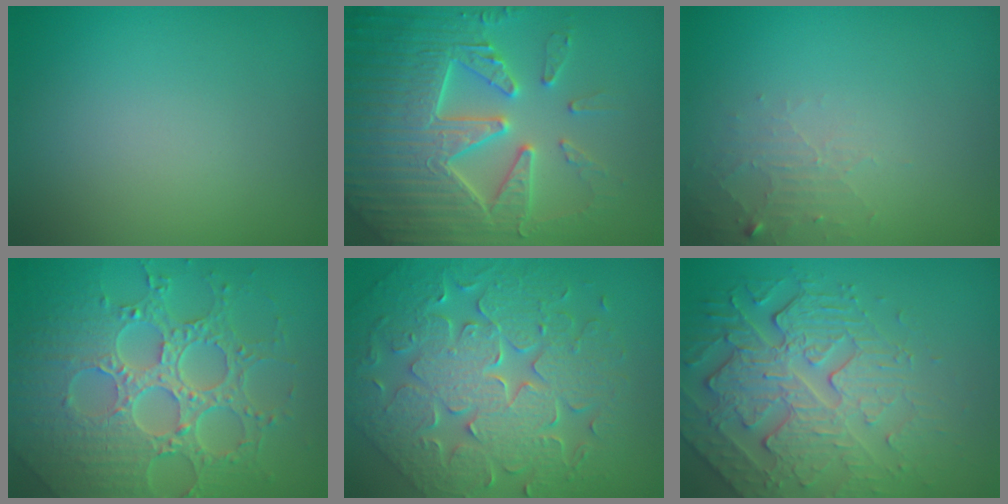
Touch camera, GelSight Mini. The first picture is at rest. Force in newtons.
{"total": 7.8, "press": 7.6, "slide": 1.5}
{"total": 1.7, "press": 1.7, "slide": 0.3}
{"total": 8.1, "press": 6.0, "slide": 5.5}
{"total": 7.8, "press": 6.7, "slide": 4.0}
{"total": 5.5, "press": 4.8, "slide": 2.6}